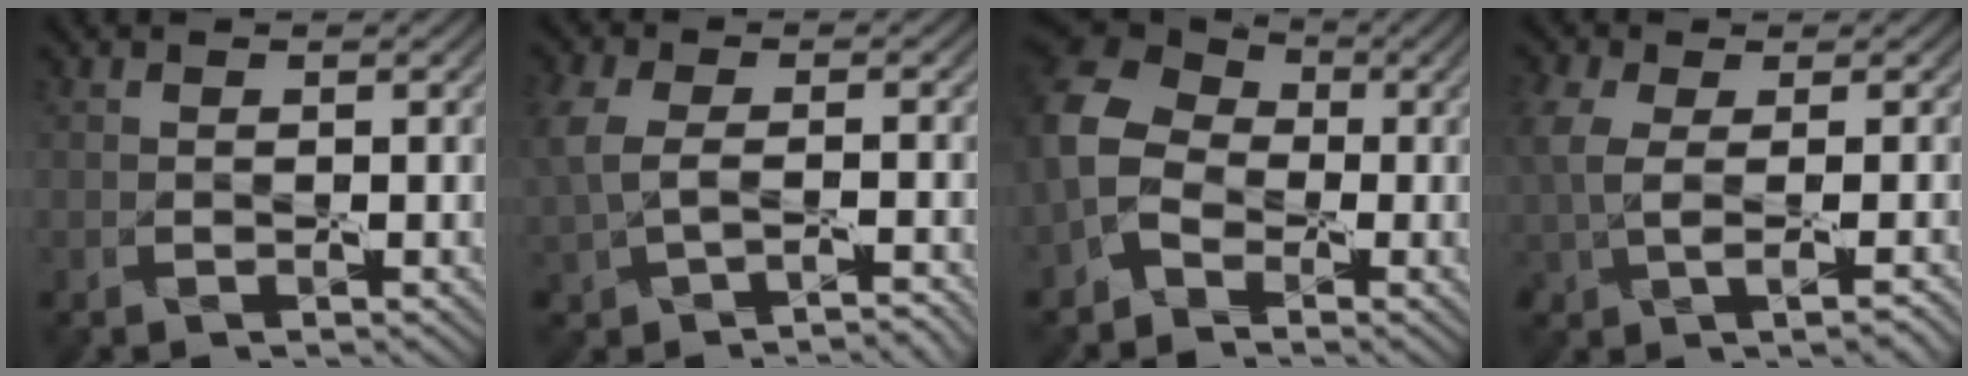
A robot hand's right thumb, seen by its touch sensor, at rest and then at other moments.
{"total": 4.4, "force": [-0.9, 2.5, 3.4], "torque": [-0.087, -0.008, -0.013]}
{"total": 6.8, "force": [-2.3, 5.6, 3.2], "torque": [-0.095, -0.004, -0.065]}
{"total": 4.6, "force": [0.2, 2.2, 4.0], "torque": [-0.089, -0.001, 0.012]}